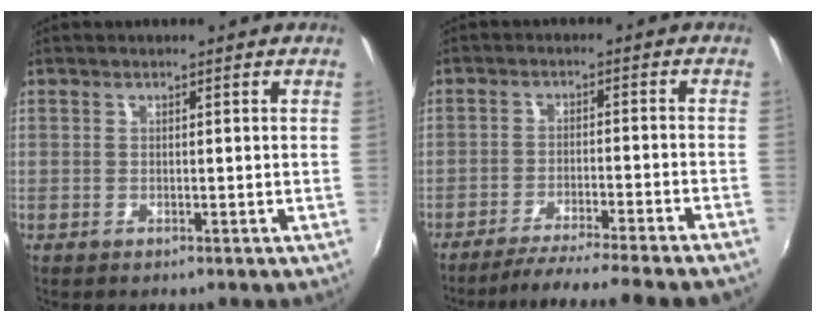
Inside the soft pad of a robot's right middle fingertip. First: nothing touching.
{"total": 12.5, "force": [-11.1, -2.7, 5.0], "torque": [-0.093, -0.015, -0.167]}